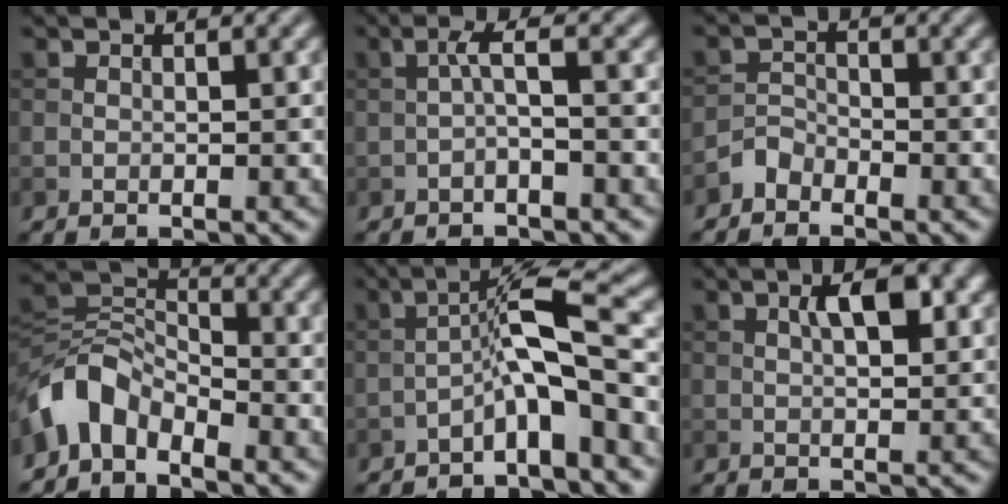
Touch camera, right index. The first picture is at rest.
{"total": 2.0, "force": [-0.6, 0.1, 2.0], "torque": [-0.039, 0.011, -0.016]}
{"total": 1.8, "force": [-1.5, 0.8, 0.3], "torque": [-0.003, 0.010, -0.034]}
{"total": 5.8, "force": [-3.6, 3.3, 3.2], "torque": [-0.054, 0.006, -0.081]}
{"total": 5.7, "force": [-2.5, 0.7, 5.1], "torque": [-0.085, 0.029, -0.049]}
{"total": 3.6, "force": [1.2, 1.5, 3.1], "torque": [-0.051, 0.005, 0.021]}